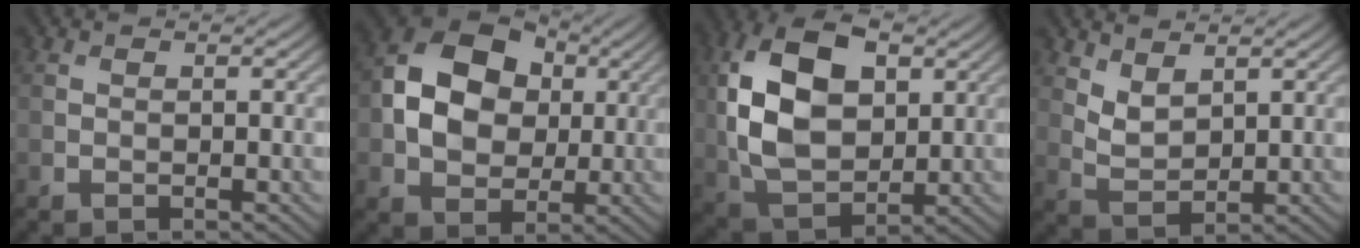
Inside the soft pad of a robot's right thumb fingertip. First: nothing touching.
{"total": 11.3, "force": [1.6, 8.5, 7.2], "torque": [-0.151, 0.015, 0.019]}
{"total": 14.4, "force": [2.9, 8.9, 10.9], "torque": [-0.249, 0.010, 0.055]}
{"total": 3.7, "force": [2.3, 1.8, 2.2], "torque": [-0.055, -0.009, 0.054]}